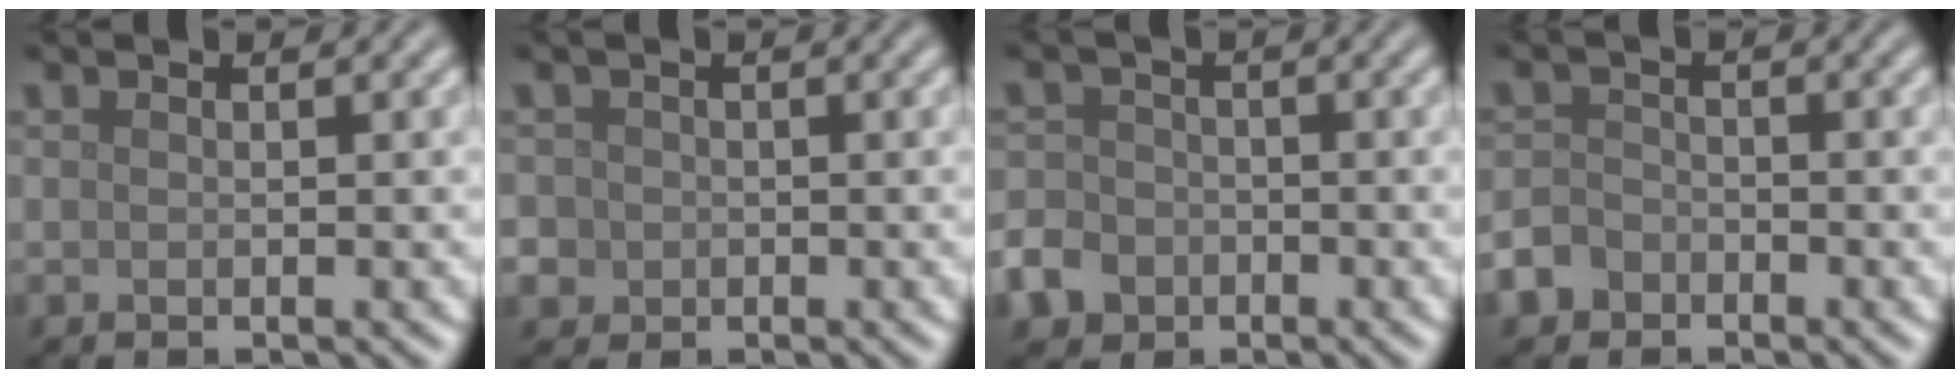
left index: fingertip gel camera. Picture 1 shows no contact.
{"total": 3.7, "force": [-0.4, 3.5, 1.2], "torque": [-0.019, 0.013, -0.029]}
{"total": 5.5, "force": [-2.9, 4.4, 1.5], "torque": [-0.025, -0.015, -0.066]}
{"total": 2.9, "force": [-2.0, 2.0, 0.7], "torque": [-0.005, -0.004, -0.044]}